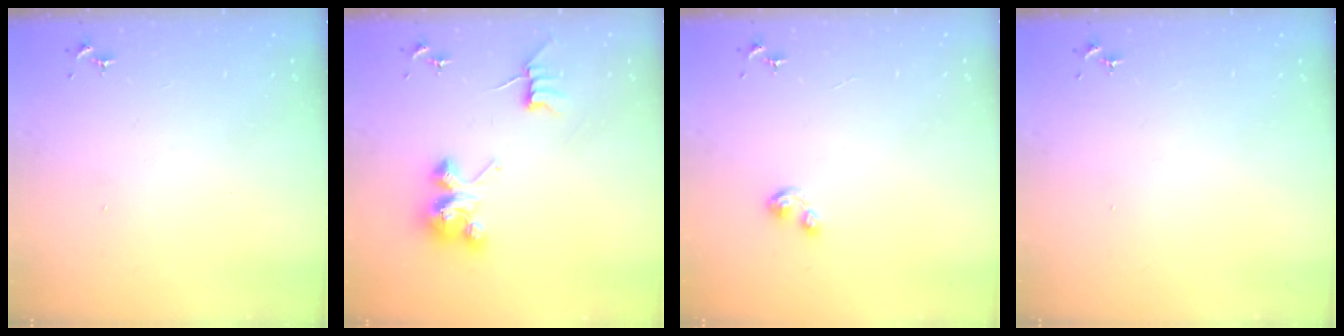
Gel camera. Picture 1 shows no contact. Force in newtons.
{"total": 8.1, "press": 8.1, "slide": 0.6}
{"total": 3.6, "press": 3.6, "slide": 0.3}
{"total": 0.0}